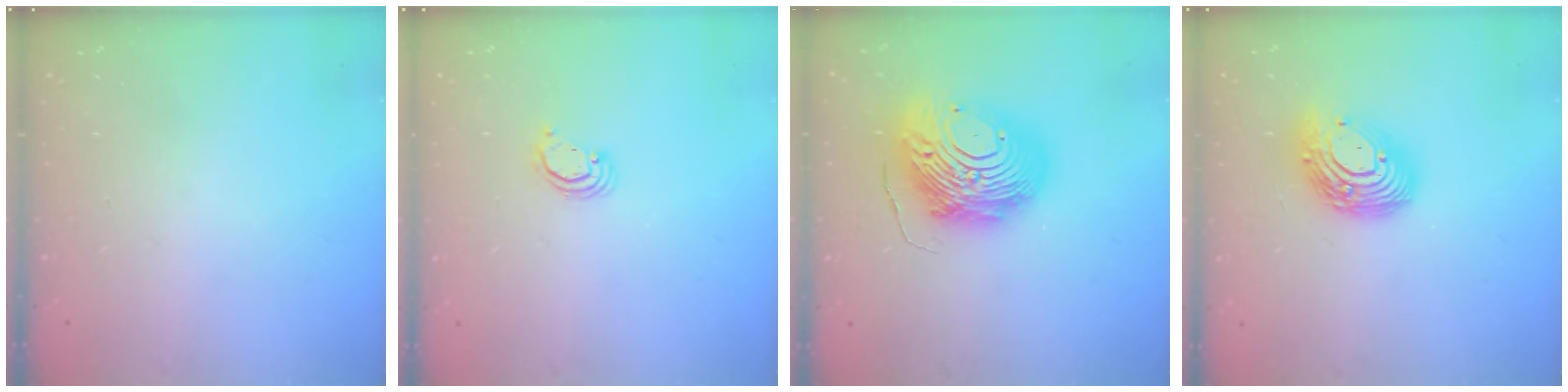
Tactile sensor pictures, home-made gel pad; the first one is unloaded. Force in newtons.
{"total": 2.3, "press": 2.3, "slide": 0.3}
{"total": 19.8, "press": 19.7, "slide": 1.9}
{"total": 15.3, "press": 15.3, "slide": 1.2}